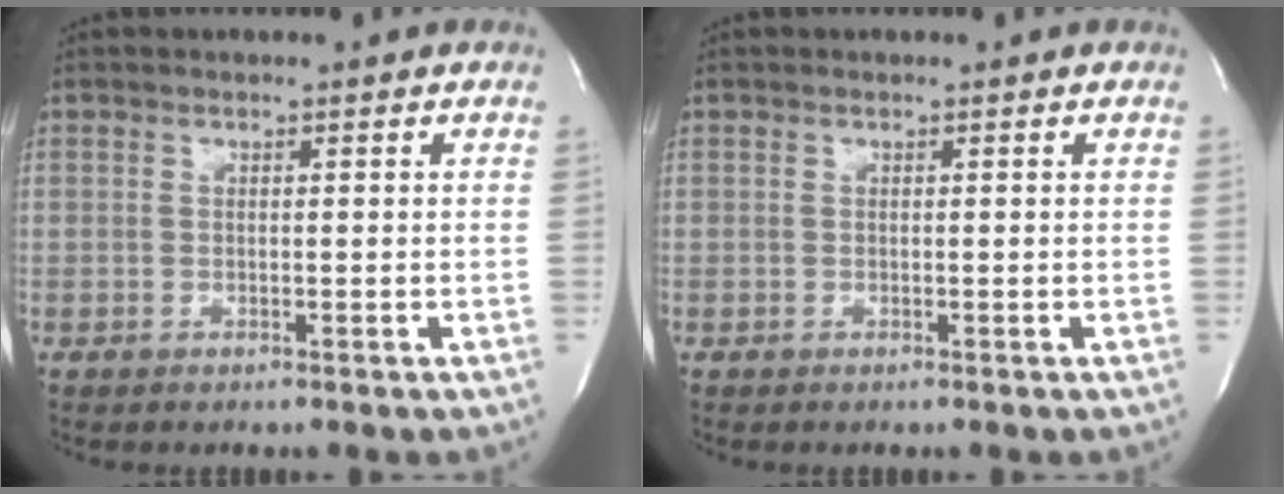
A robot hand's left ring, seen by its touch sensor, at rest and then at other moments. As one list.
[{"total": 0.0}]